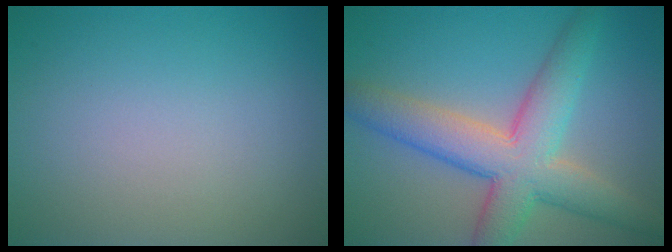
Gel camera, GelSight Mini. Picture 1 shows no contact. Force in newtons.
{"total": 7.7, "press": 7.7, "slide": 0.4}